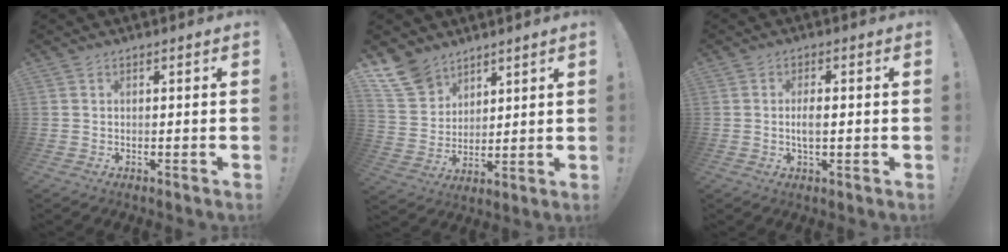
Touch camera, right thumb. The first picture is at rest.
{"total": 11.6, "force": [8.6, 7.2, 3.1], "torque": [-0.070, -0.055, 0.173]}
{"total": 3.8, "force": [-0.5, 1.5, 3.5], "torque": [-0.073, -0.002, -0.014]}